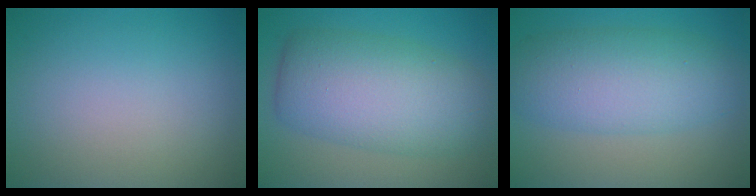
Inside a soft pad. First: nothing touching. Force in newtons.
{"total": 9.0, "press": 9.0, "slide": 0.2}
{"total": 6.9, "press": 6.9, "slide": 0.0}